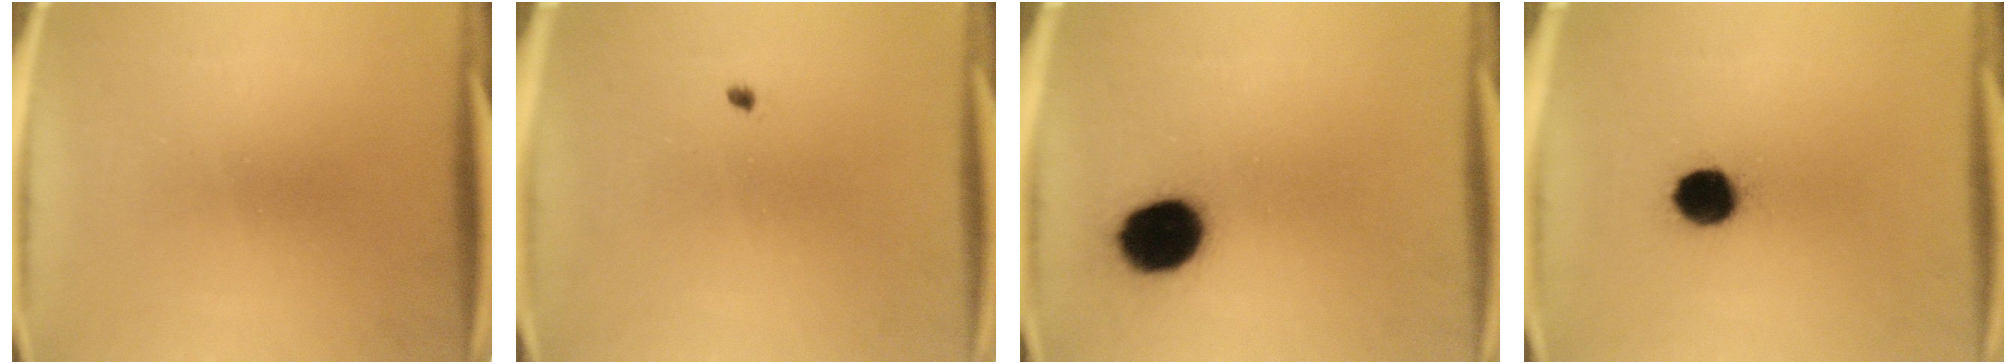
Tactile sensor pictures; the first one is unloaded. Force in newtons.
{"total": 0.6}
{"total": 13.1}
{"total": 8.5}